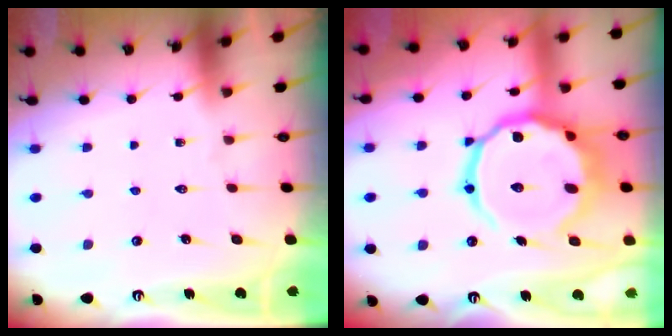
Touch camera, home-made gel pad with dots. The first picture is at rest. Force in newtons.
{"total": 19.9, "press": 19.8, "slide": 2.0}